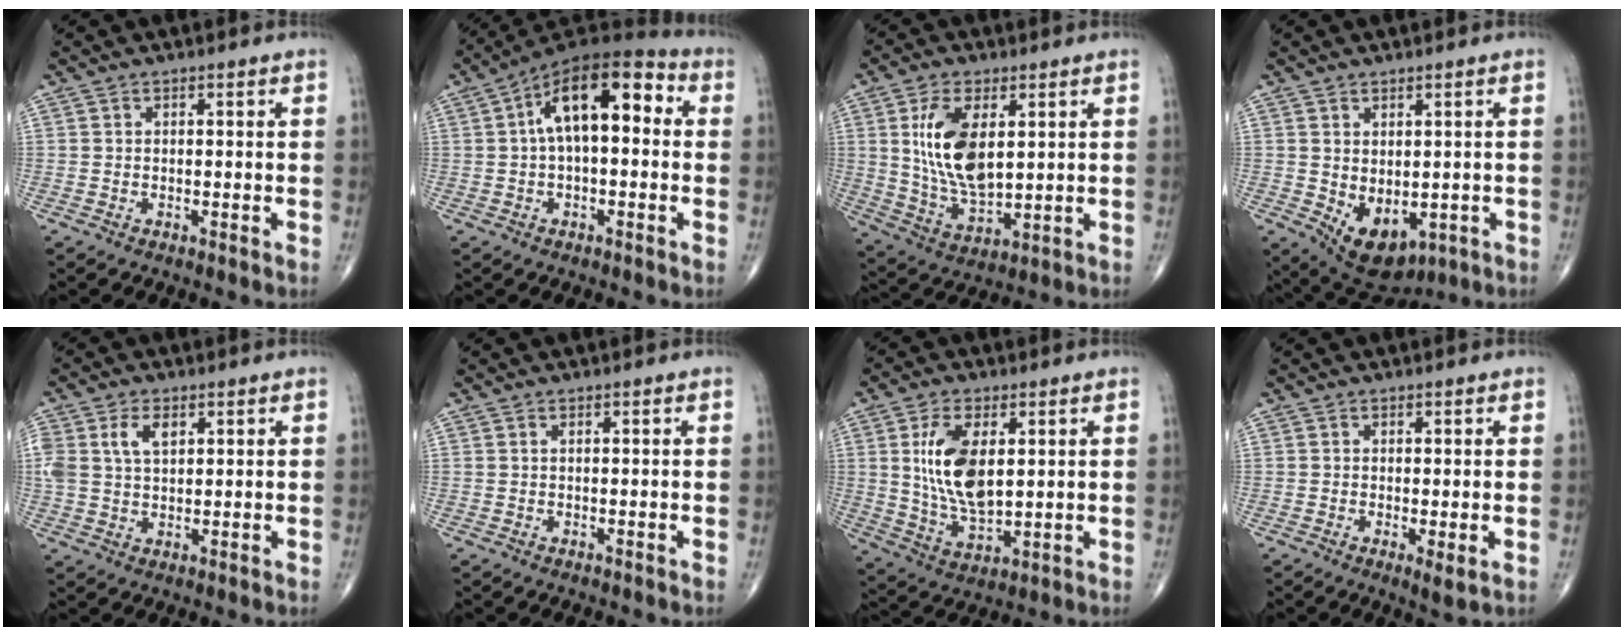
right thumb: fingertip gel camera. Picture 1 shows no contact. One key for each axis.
{"total": 15.3, "fx": 2.4, "fy": 7.4, "fz": 13.2, "tx": -0.193, "ty": 0.044, "tz": 0.031}
{"total": 13.3, "fx": 3.0, "fy": 6.8, "fz": 11.1, "tx": -0.206, "ty": -0.021, "tz": 0.068}
{"total": 8.9, "fx": -1.8, "fy": 5.5, "fz": 6.8, "tx": -0.081, "ty": -0.006, "tz": -0.001}
{"total": 7.1, "fx": 2.6, "fy": 4.4, "fz": 5.0, "tx": -0.105, "ty": 0.003, "tz": 0.053}
{"total": 0.0}
{"total": 12.5, "fx": 2.5, "fy": 6.3, "fz": 10.5, "tx": -0.196, "ty": -0.019, "tz": 0.056}
{"total": 2.4, "fx": -0.3, "fy": 0.5, "fz": 2.3, "tx": -0.039, "ty": -0.010, "tz": -0.007}